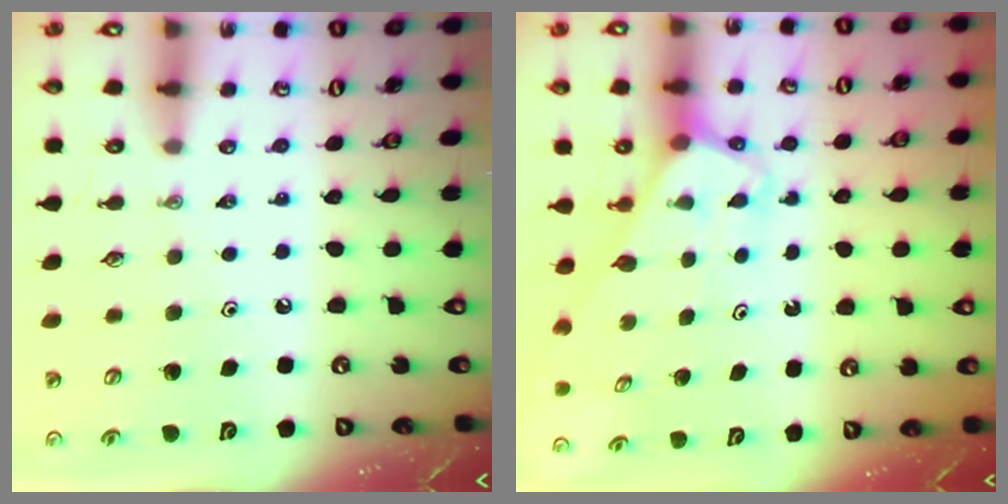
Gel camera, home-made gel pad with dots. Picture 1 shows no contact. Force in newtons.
{"total": 3.1, "press": 3.1, "slide": 0.2}